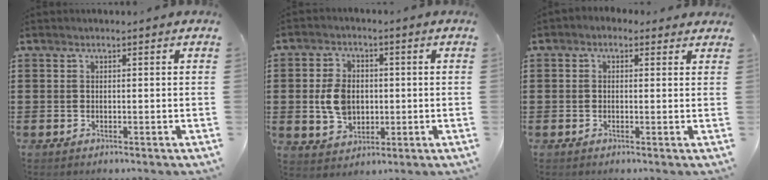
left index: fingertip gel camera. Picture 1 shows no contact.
{"total": 6.6, "force": [-0.1, 4.8, 4.6], "torque": [-0.107, 0.004, -0.008]}
{"total": 1.2, "force": [0.2, 1.0, 0.7], "torque": [-0.016, 0.006, 0.001]}